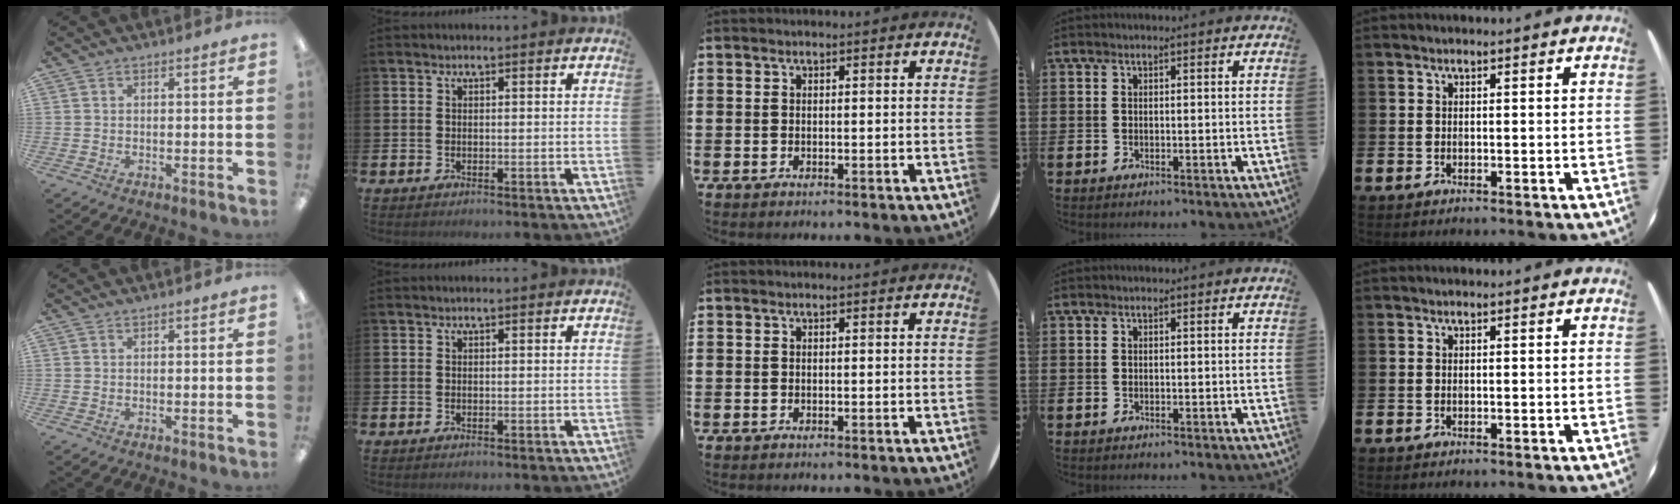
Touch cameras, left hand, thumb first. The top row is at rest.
{}